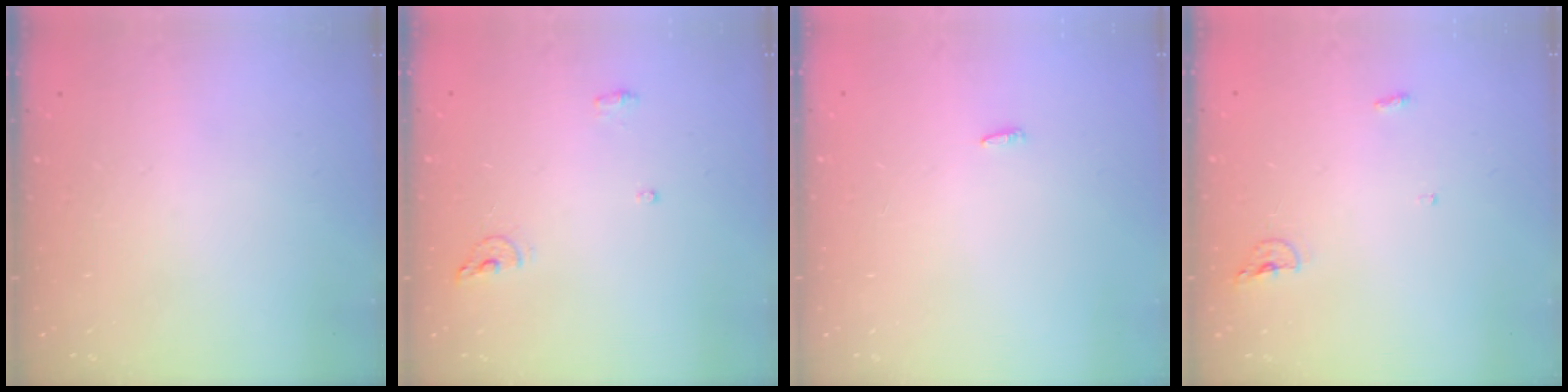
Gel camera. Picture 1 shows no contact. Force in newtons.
{"total": 6.1, "press": 5.9, "slide": 1.4}
{"total": 2.1, "press": 1.9, "slide": 0.7}
{"total": 3.9, "press": 3.8, "slide": 0.8}